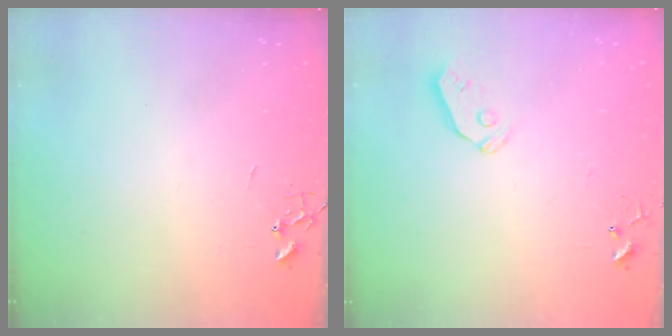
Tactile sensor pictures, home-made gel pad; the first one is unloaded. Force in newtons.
{"total": 4.9, "press": 4.8, "slide": 0.9}